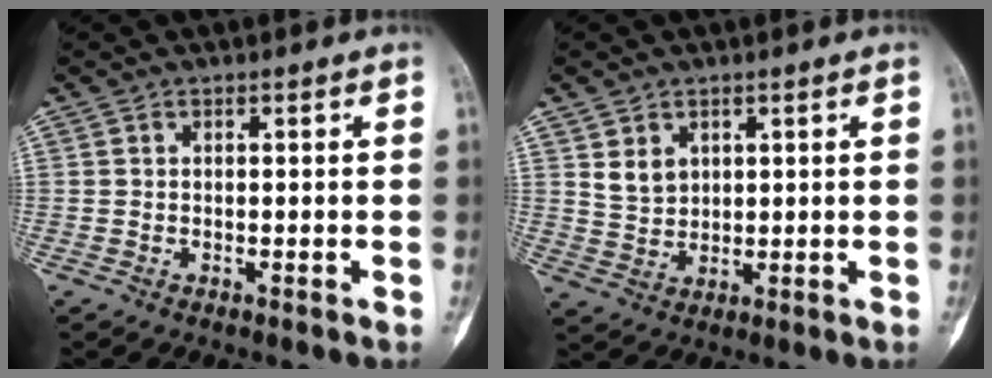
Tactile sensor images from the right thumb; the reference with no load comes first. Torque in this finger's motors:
{"motor_torque": [0.06, 0.37, 0.13, -0.14, 0.02]}